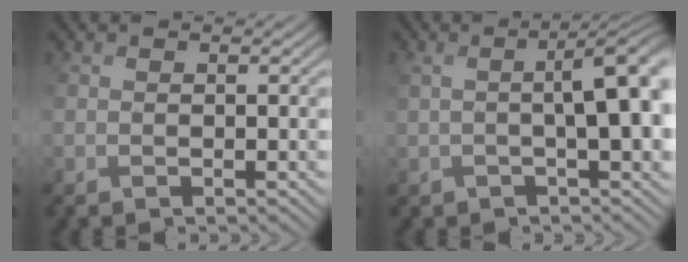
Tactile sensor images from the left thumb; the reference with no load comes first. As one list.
[{"total": 6.1, "force": [0.4, 1.5, 5.9], "torque": [-0.065, 0.012, 0.013]}]